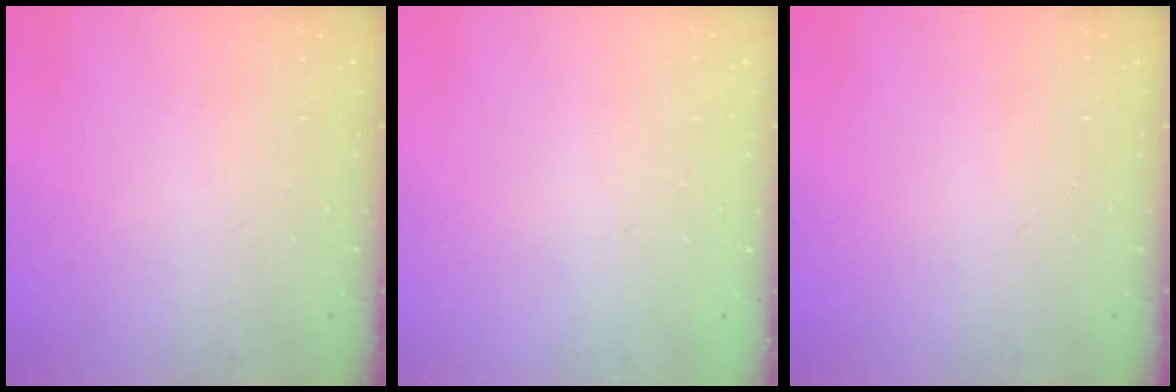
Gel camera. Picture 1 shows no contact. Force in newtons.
{"total": 0.0}
{"total": 0.0}